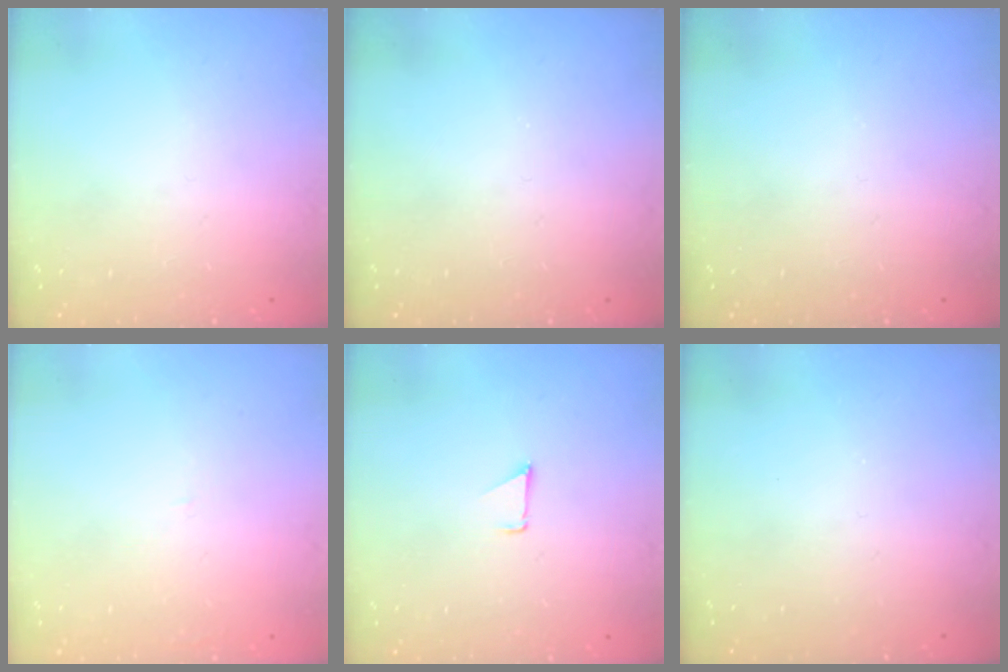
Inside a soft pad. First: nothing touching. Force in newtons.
{"total": 0.0}
{"total": 0.0}
{"total": 0.9, "press": 0.9, "slide": 0.1}
{"total": 0.9, "press": 0.8, "slide": 0.1}
{"total": 0.0}